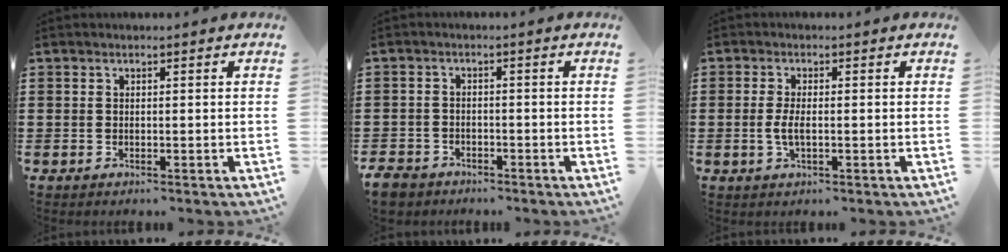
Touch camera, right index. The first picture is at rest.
{"total": 2.9, "force": [-2.7, 1.1, 0.3], "torque": [-0.017, 0.000, -0.060]}
{"total": 3.0, "force": [-0.4, 0.9, 2.8], "torque": [-0.065, -0.006, -0.013]}